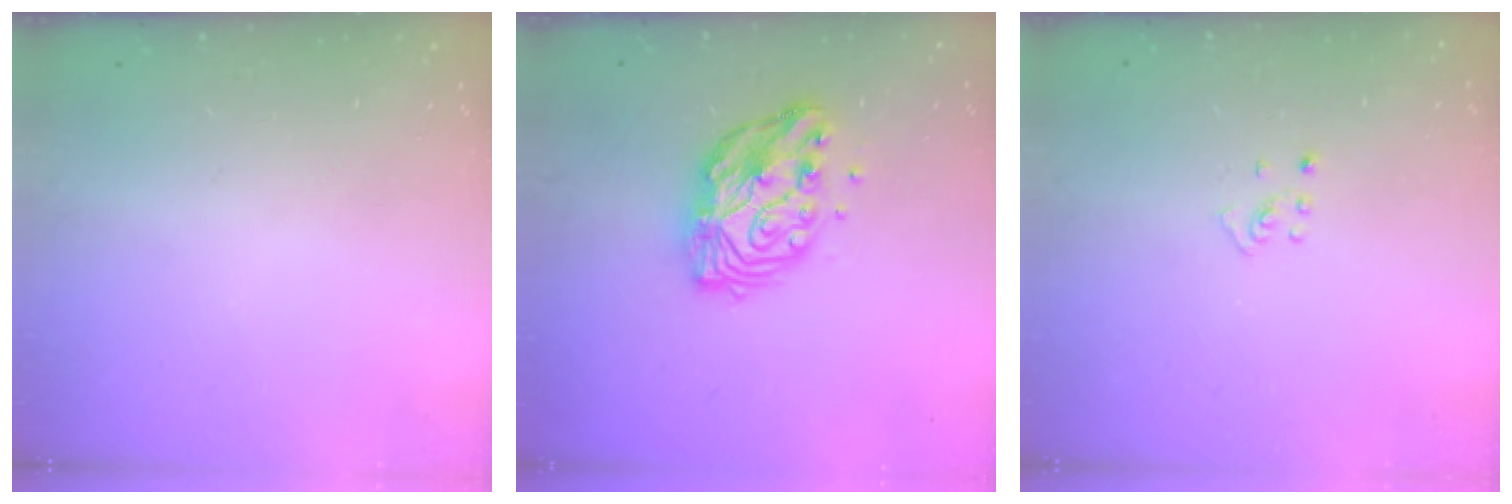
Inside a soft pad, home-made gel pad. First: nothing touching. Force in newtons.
{"total": 12.8, "press": 12.8, "slide": 1.1}
{"total": 2.7, "press": 2.6, "slide": 0.6}